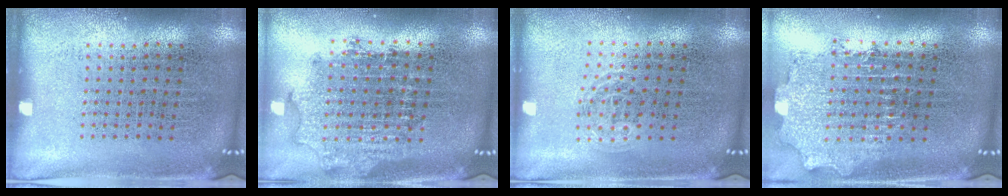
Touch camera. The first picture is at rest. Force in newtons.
{"total": 1.8, "press": 1.4, "slide": 1.1}
{"total": 0.8, "press": 0.6, "slide": 0.6}
{"total": 2.0, "press": 1.6, "slide": 1.3}